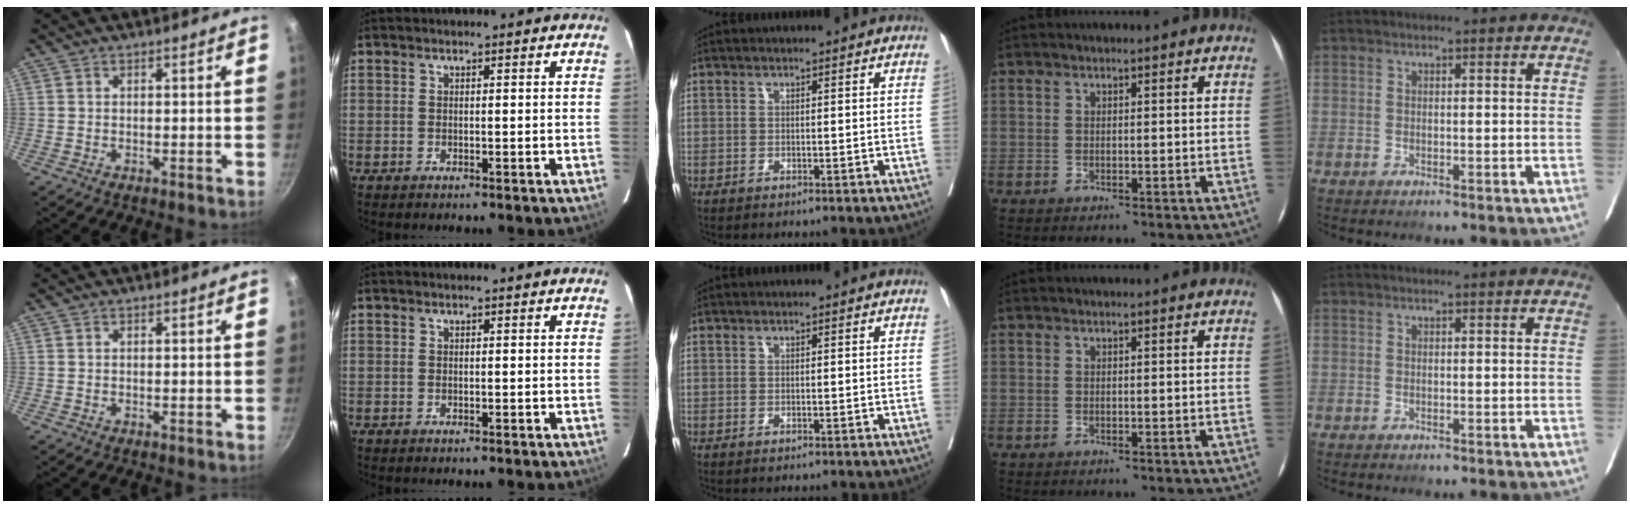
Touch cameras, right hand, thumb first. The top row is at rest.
{}